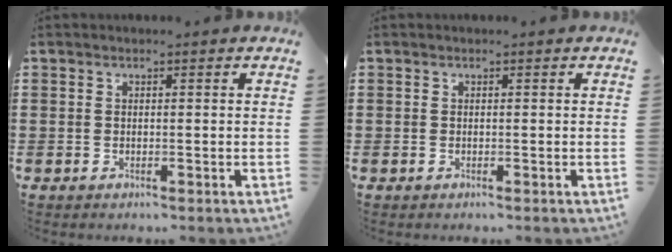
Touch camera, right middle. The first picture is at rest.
{"total": 0.0}